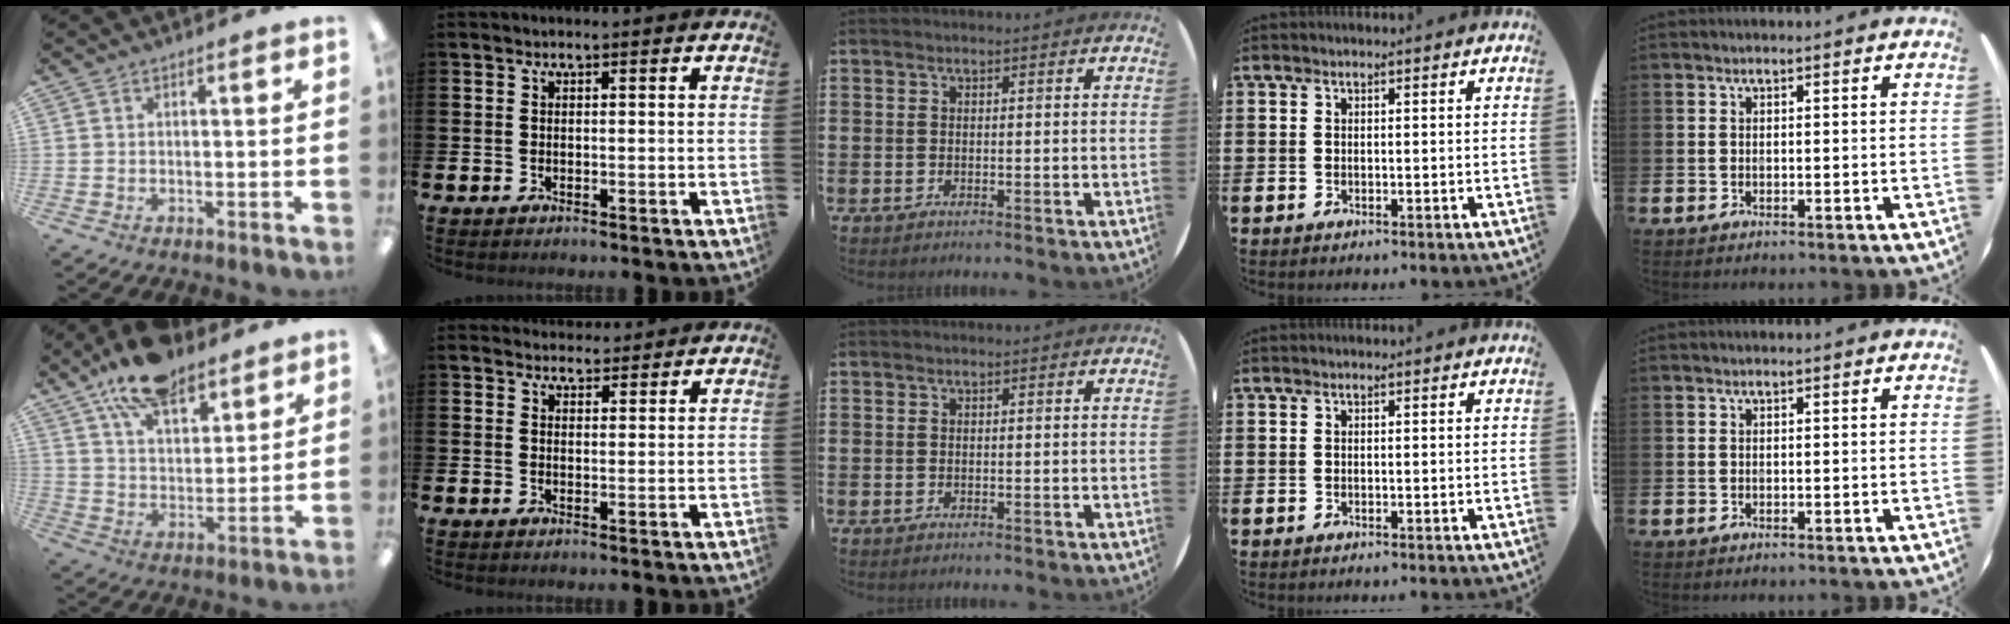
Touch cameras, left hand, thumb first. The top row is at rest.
{"thumb": {"total": 14.2, "force": [10.7, 6.3, 6.8], "torque": [-0.122, -0.051, 0.195]}, "index": {"total": 3.1, "force": [2.9, 1.0, -0.3], "torque": [0.006, -0.014, 0.053]}}